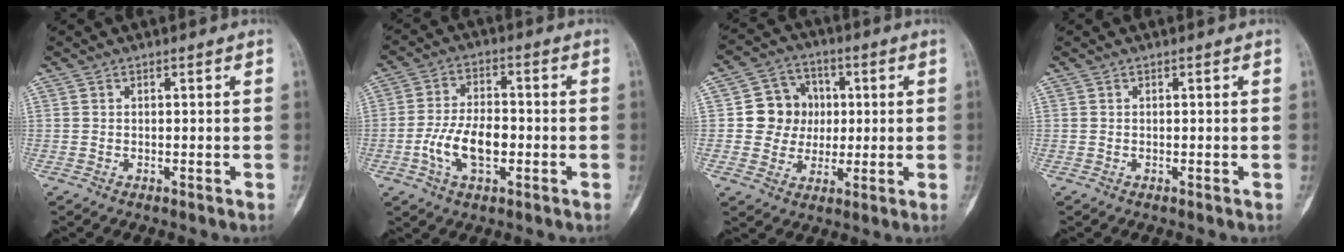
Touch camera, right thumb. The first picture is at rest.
{"total": 9.5, "force": [-2.4, 5.0, 7.7], "torque": [-0.145, 0.019, -0.044]}
{"total": 9.5, "force": [0.8, 9.0, 3.1], "torque": [-0.001, 0.012, 0.011]}
{"total": 0.0}